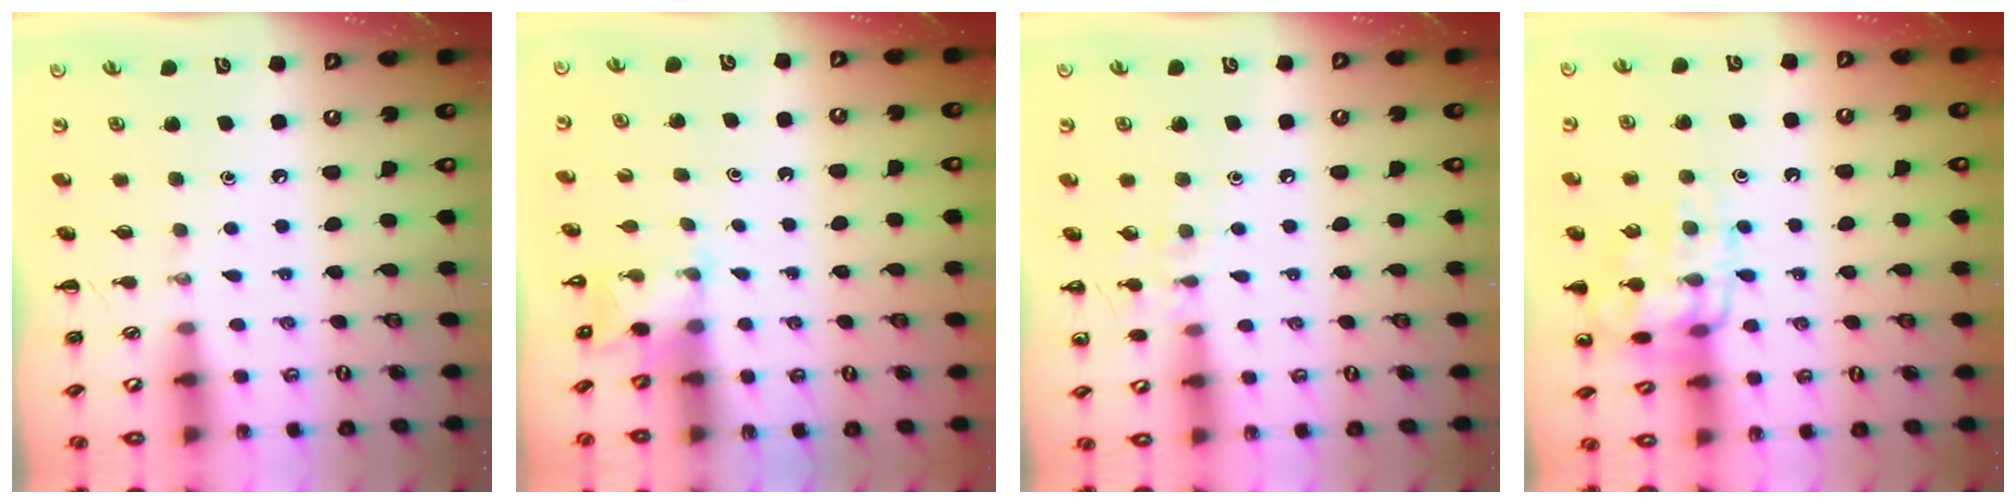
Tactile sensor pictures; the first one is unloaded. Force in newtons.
{"total": 2.7, "press": 2.6, "slide": 0.9}
{"total": 6.7, "press": 6.5, "slide": 1.5}
{"total": 14.7, "press": 14.6, "slide": 1.1}